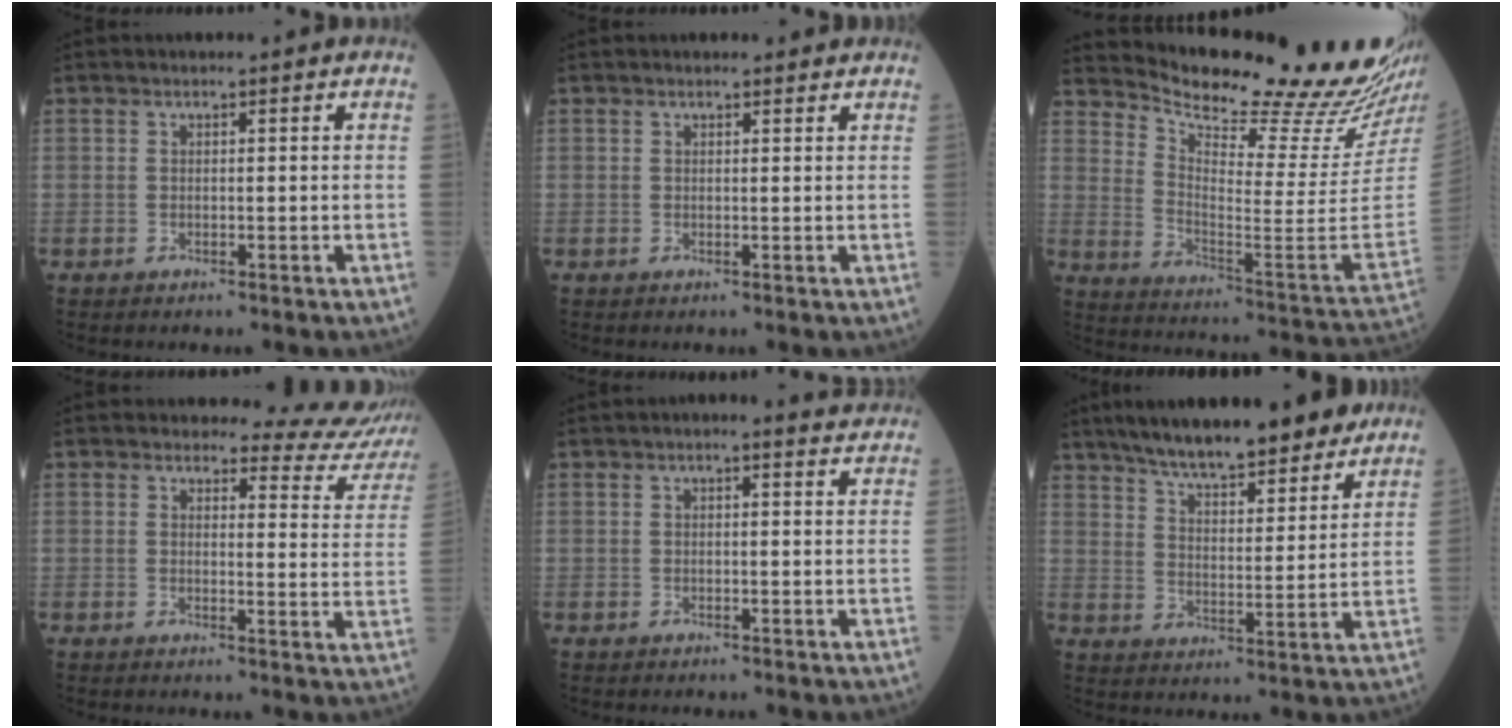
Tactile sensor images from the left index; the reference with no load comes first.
{"total": 2.5, "force": [2.3, 0.7, 0.5], "torque": [-0.006, 0.005, 0.021]}
{"total": 23.4, "force": [21.9, -0.3, 8.2], "torque": [-0.147, -0.122, 0.299]}
{"total": 11.0, "force": [10.8, 1.8, 0.3], "torque": [0.029, -0.074, 0.086]}
{"total": 2.9, "force": [2.4, 0.7, 1.6], "torque": [-0.021, 0.011, 0.018]}
{"total": 17.4, "force": [14.5, 3.2, 9.1], "torque": [-0.141, 0.005, 0.215]}